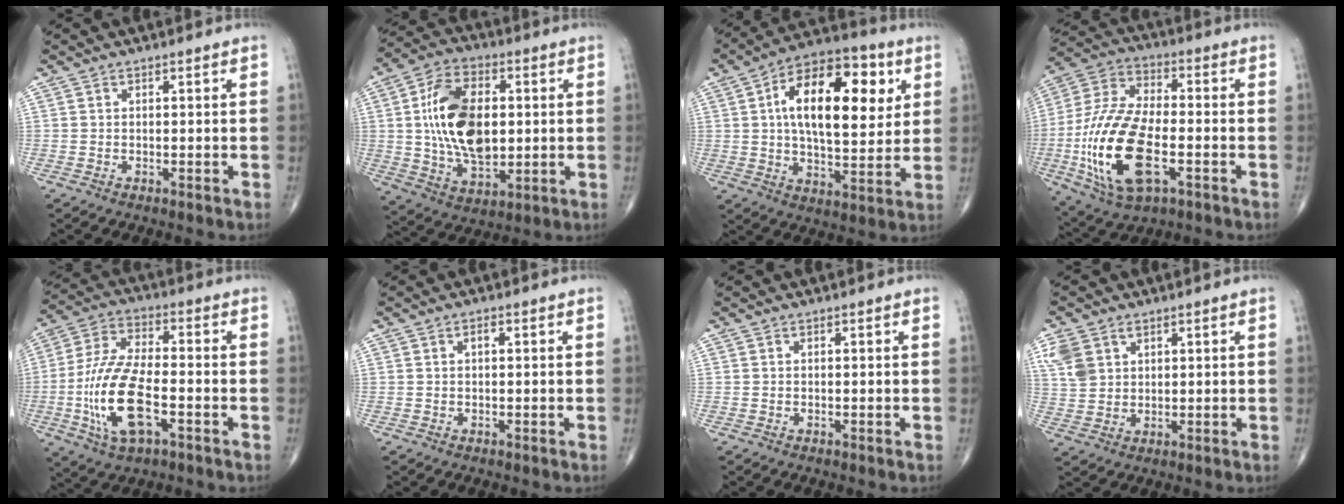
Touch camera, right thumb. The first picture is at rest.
{"total": 17.6, "force": [1.7, 10.3, 14.2], "torque": [-0.237, -0.001, 0.034]}
{"total": 20.9, "force": [5.2, 10.4, 17.4], "torque": [-0.244, 0.000, 0.074]}
{"total": 21.2, "force": [-5.4, 10.0, 17.8], "torque": [-0.376, 0.013, -0.093]}
{"total": 15.9, "force": [-4.4, 6.8, 13.7], "torque": [-0.286, 0.020, -0.080]}
{"total": 1.2, "force": [0.3, 0.5, 1.0], "torque": [-0.018, 0.004, 0.004]}
{"total": 0.0}
{"total": 6.3, "force": [2.9, 4.5, 3.3], "torque": [-0.060, -0.003, 0.064]}